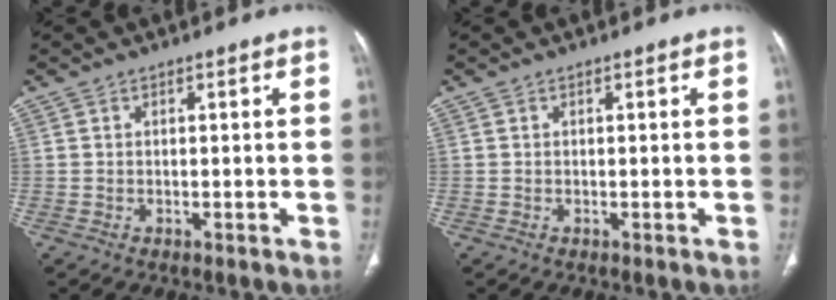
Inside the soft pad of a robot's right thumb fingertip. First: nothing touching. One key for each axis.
{"total": 0.0}